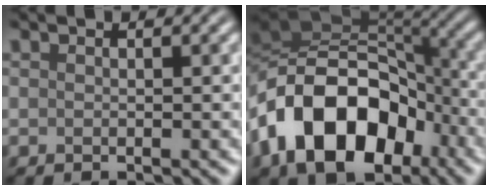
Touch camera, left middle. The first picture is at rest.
{"total": 14.4, "force": [-5.7, 9.4, 9.4], "torque": [-0.173, 0.008, -0.112]}